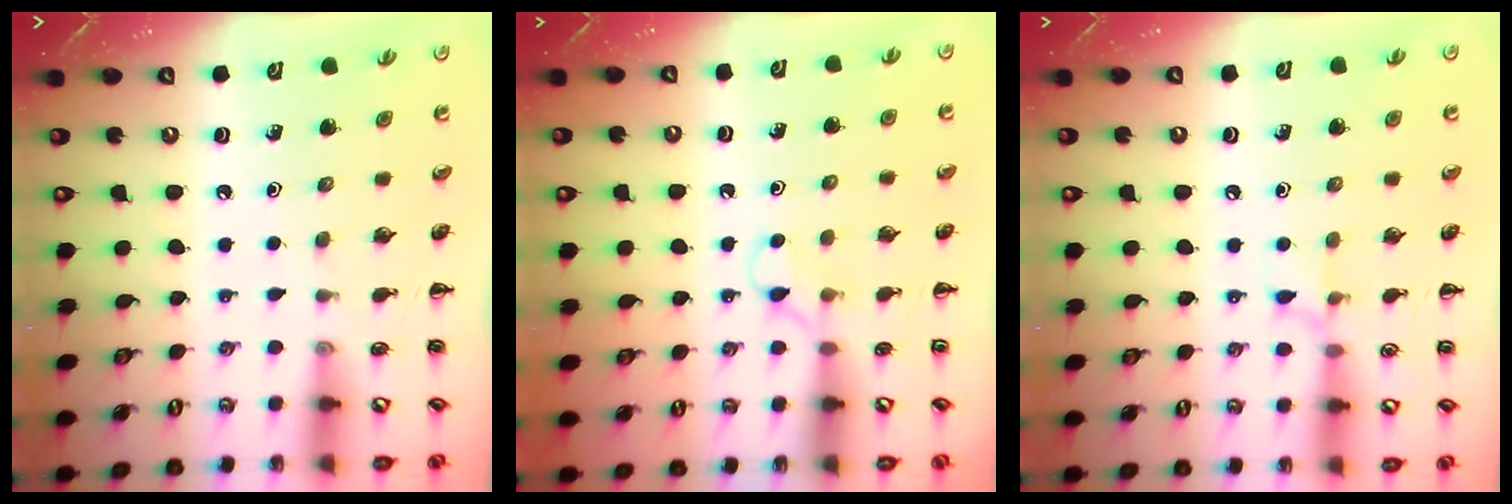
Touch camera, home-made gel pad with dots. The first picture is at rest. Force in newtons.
{"total": 3.3, "press": 3.2, "slide": 0.9}
{"total": 5.2, "press": 4.9, "slide": 1.6}